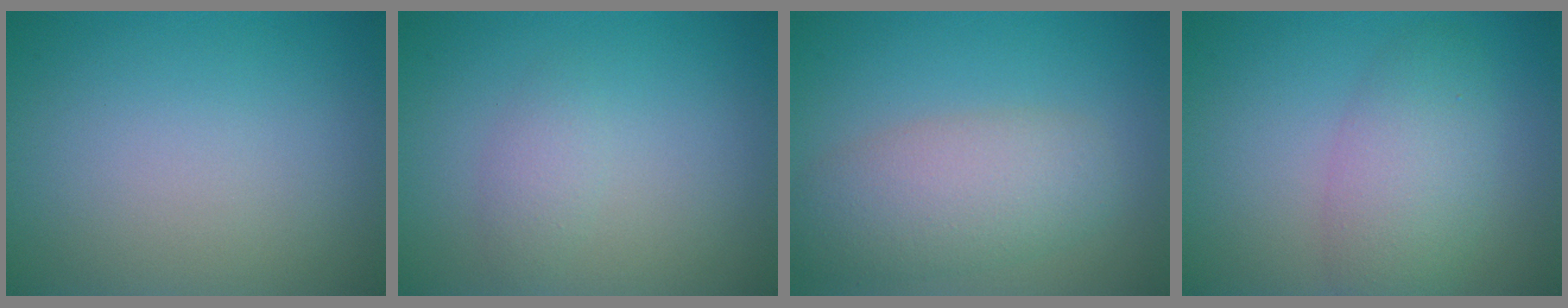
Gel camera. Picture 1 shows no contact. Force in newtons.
{"total": 1.4, "press": 1.4, "slide": 0.0}
{"total": 5.3, "press": 5.3, "slide": 0.2}
{"total": 4.3, "press": 4.3, "slide": 0.2}